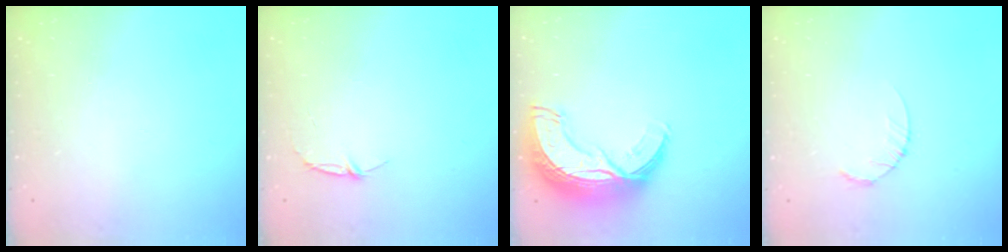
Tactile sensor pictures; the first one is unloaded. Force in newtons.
{"total": 3.9, "press": 3.9, "slide": 0.4}
{"total": 15.0, "press": 14.9, "slide": 1.0}
{"total": 2.6, "press": 2.6, "slide": 0.4}